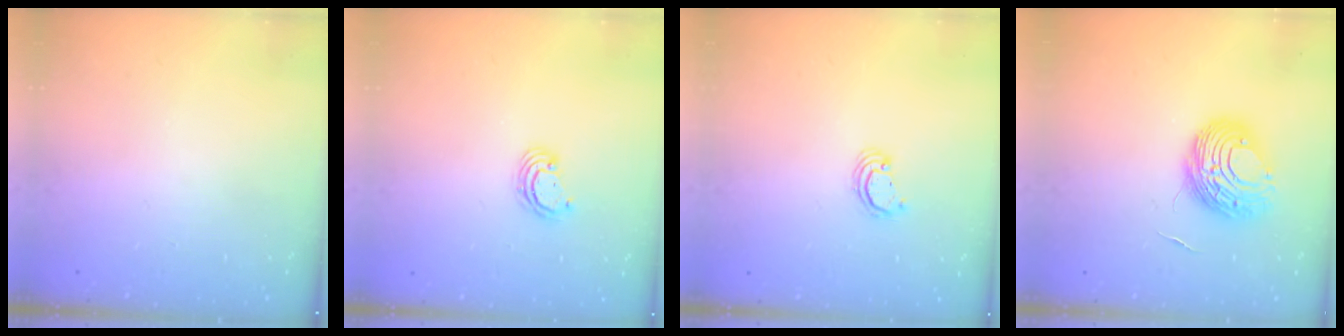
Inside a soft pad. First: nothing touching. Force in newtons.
{"total": 3.3, "press": 3.3, "slide": 0.4}
{"total": 2.2, "press": 2.2, "slide": 0.2}
{"total": 9.7, "press": 9.6, "slide": 1.3}